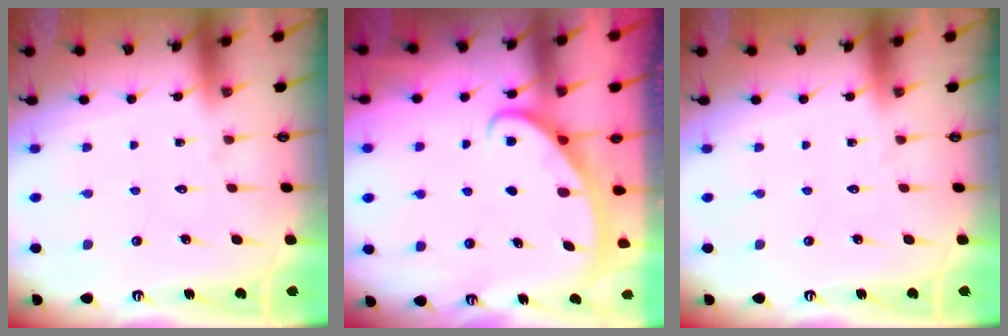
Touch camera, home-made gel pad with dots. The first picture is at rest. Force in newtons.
{"total": 2.8, "press": 2.8, "slide": 0.4}
{"total": 0.0}